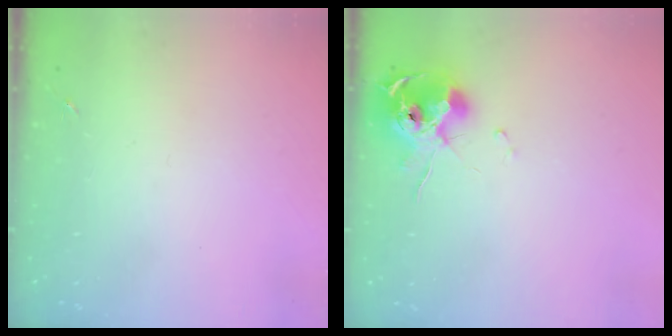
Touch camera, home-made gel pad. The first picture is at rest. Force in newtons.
{"total": 12.9, "press": 12.9, "slide": 1.4}